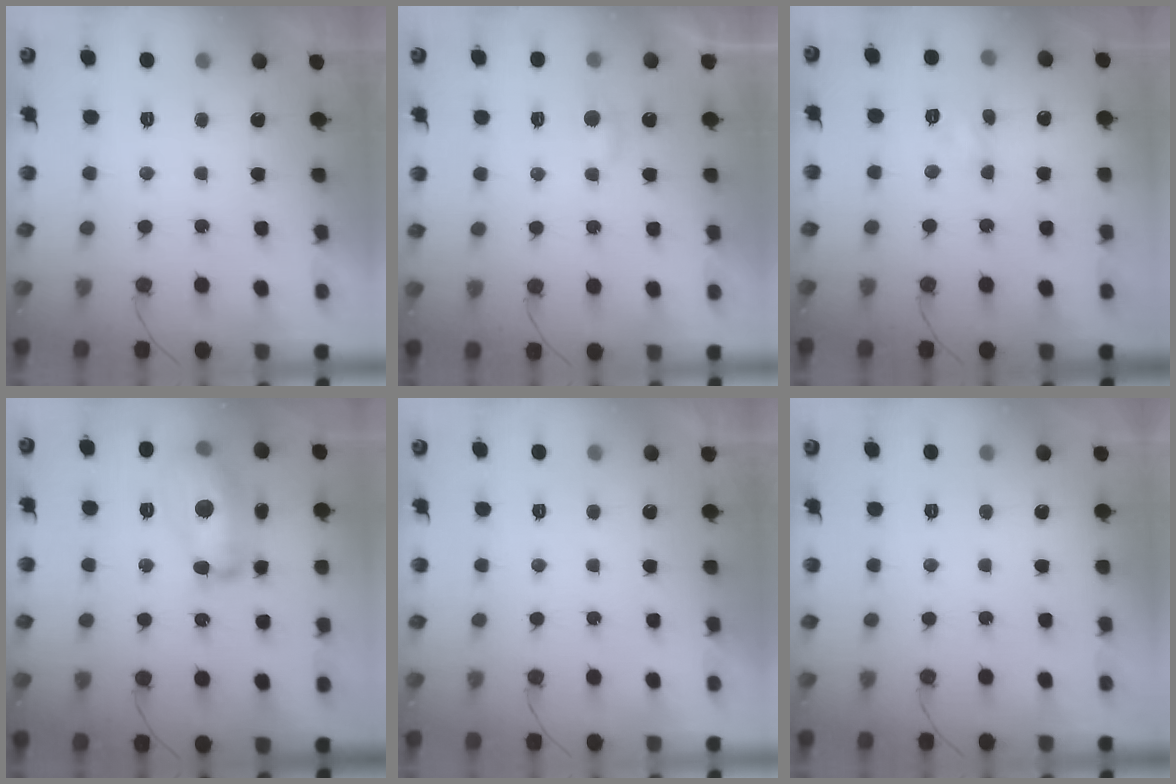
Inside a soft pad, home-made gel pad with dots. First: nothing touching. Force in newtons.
{"total": 4.2, "press": 4.1, "slide": 0.4}
{"total": 3.8, "press": 3.7, "slide": 0.5}
{"total": 16.1, "press": 16.1, "slide": 1.0}
{"total": 0.0}
{"total": 0.0}